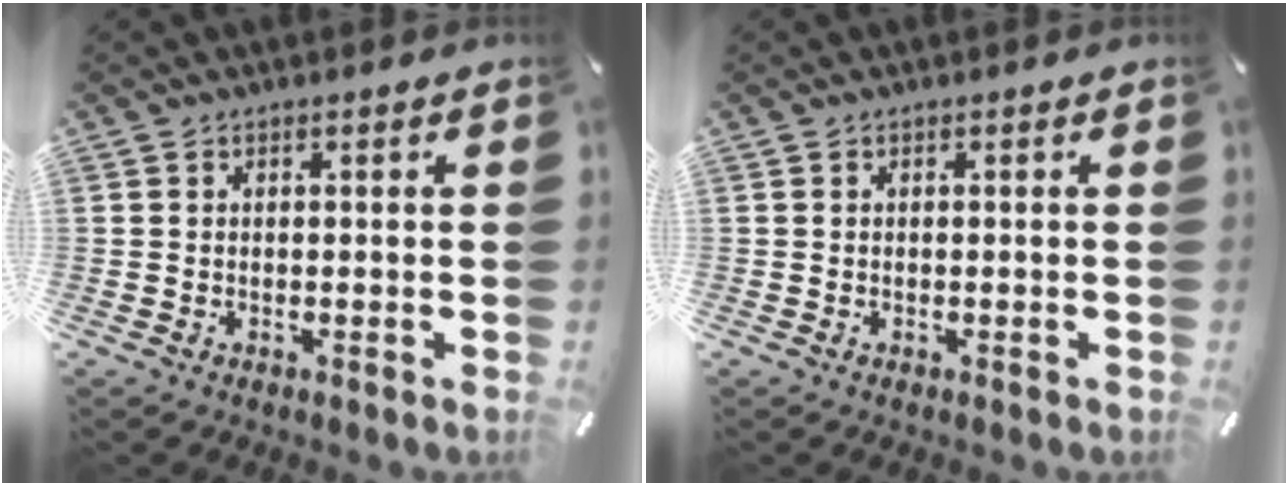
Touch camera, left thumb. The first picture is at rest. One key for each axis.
{"total": 0.0}